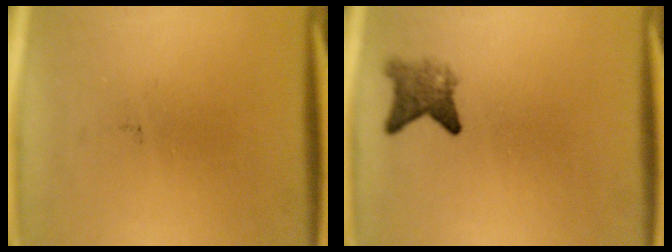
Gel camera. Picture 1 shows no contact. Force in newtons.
{"total": 3.2}